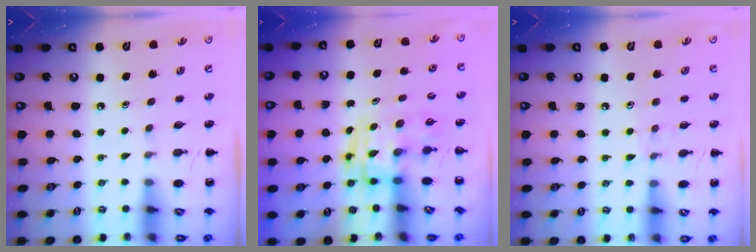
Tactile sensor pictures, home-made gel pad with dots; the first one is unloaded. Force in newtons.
{"total": 3.6, "press": 3.5, "slide": 0.6}
{"total": 6.0, "press": 5.5, "slide": 2.3}